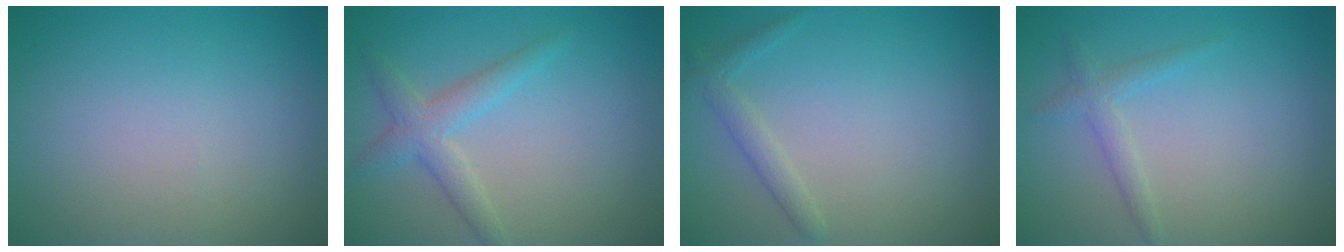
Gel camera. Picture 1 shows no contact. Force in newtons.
{"total": 2.8, "press": 2.8, "slide": 0.1}
{"total": 1.5, "press": 1.5, "slide": 0.1}
{"total": 1.6, "press": 1.6, "slide": 0.1}